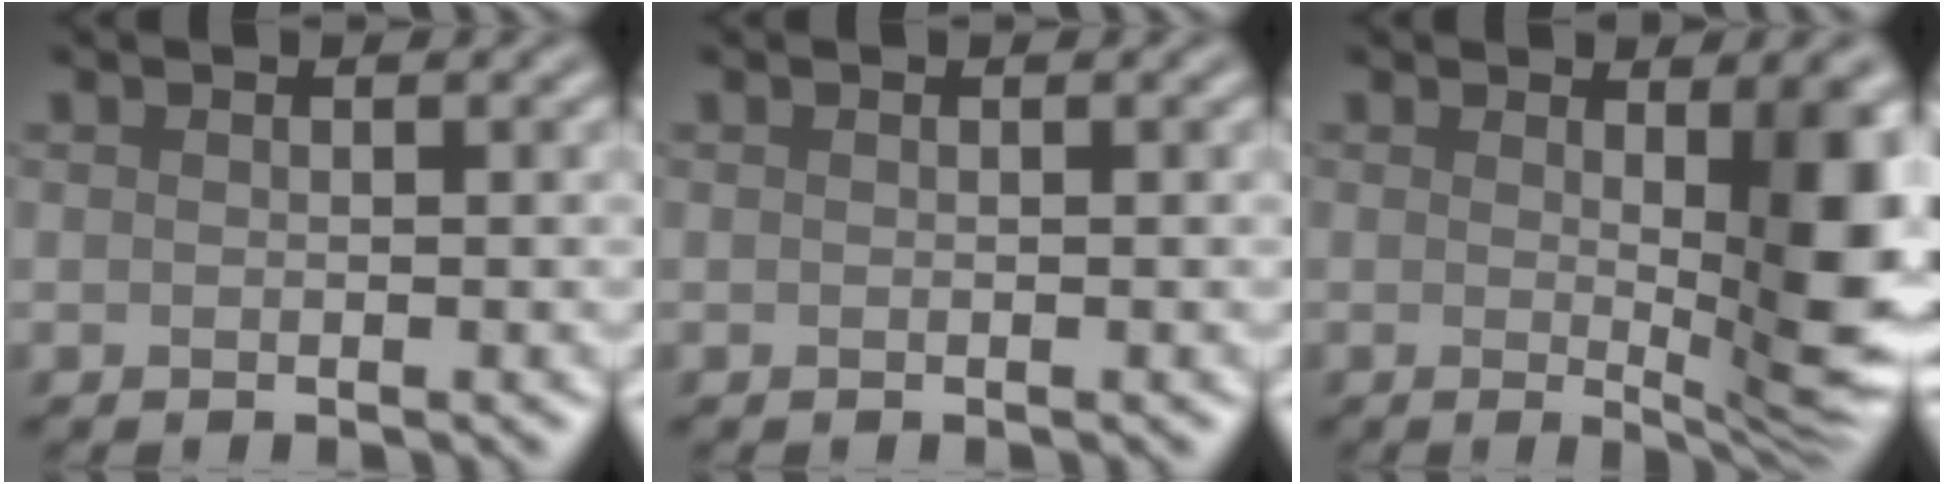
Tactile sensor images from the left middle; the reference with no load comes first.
{"total": 0.0}
{"total": 7.4, "force": [0.7, 1.8, 7.2], "torque": [-0.075, -0.010, 0.012]}